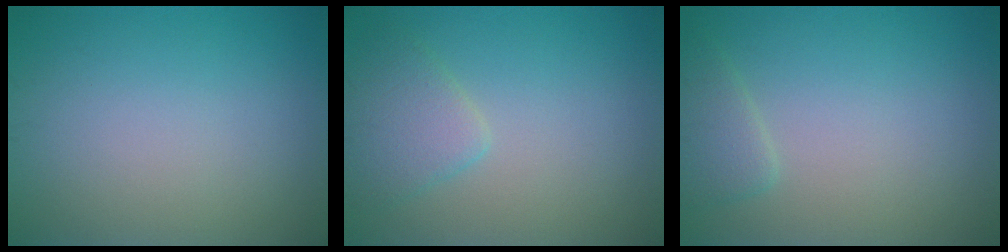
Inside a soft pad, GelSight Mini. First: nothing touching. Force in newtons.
{"total": 2.7, "press": 2.7, "slide": 0.3}
{"total": 1.9, "press": 1.9, "slide": 0.2}